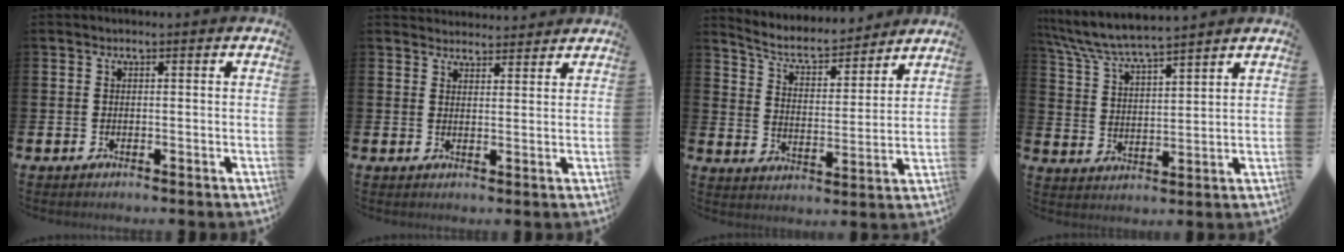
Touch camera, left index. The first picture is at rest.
{"total": 3.1, "force": [3.1, 0.6, -0.2], "torque": [0.008, -0.017, 0.055]}
{"total": 6.1, "force": [5.6, 1.8, 1.7], "torque": [-0.060, -0.043, 0.090]}
{"total": 6.4, "force": [6.2, 0.3, 1.7], "torque": [-0.064, -0.034, 0.109]}